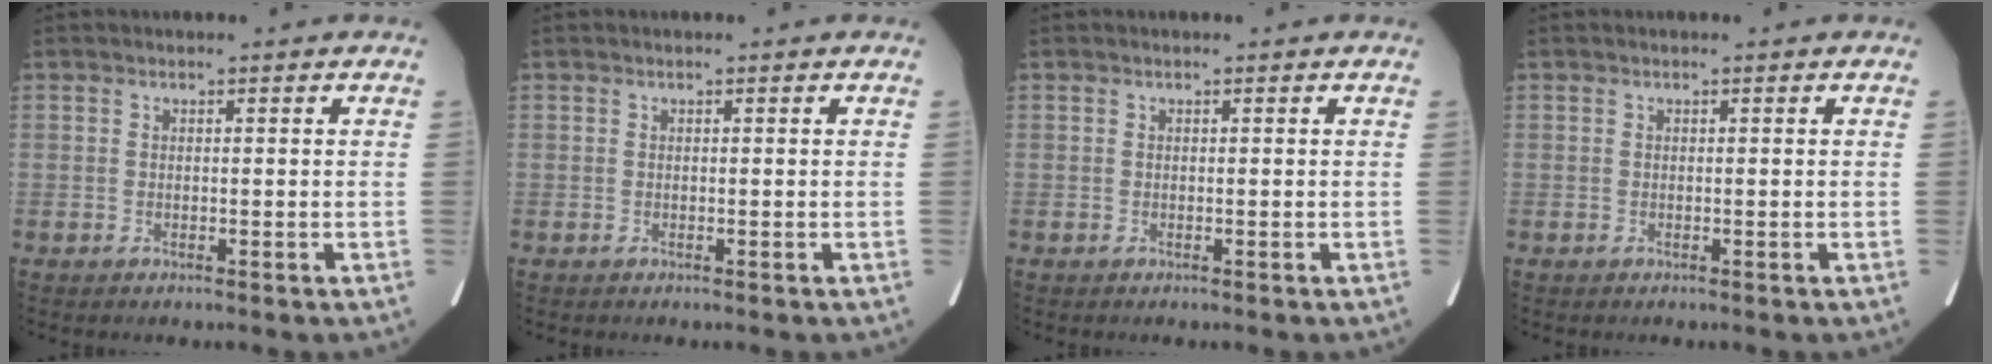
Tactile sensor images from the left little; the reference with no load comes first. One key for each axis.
{"total": 0.0}
{"total": 0.0}
{"total": 0.0}